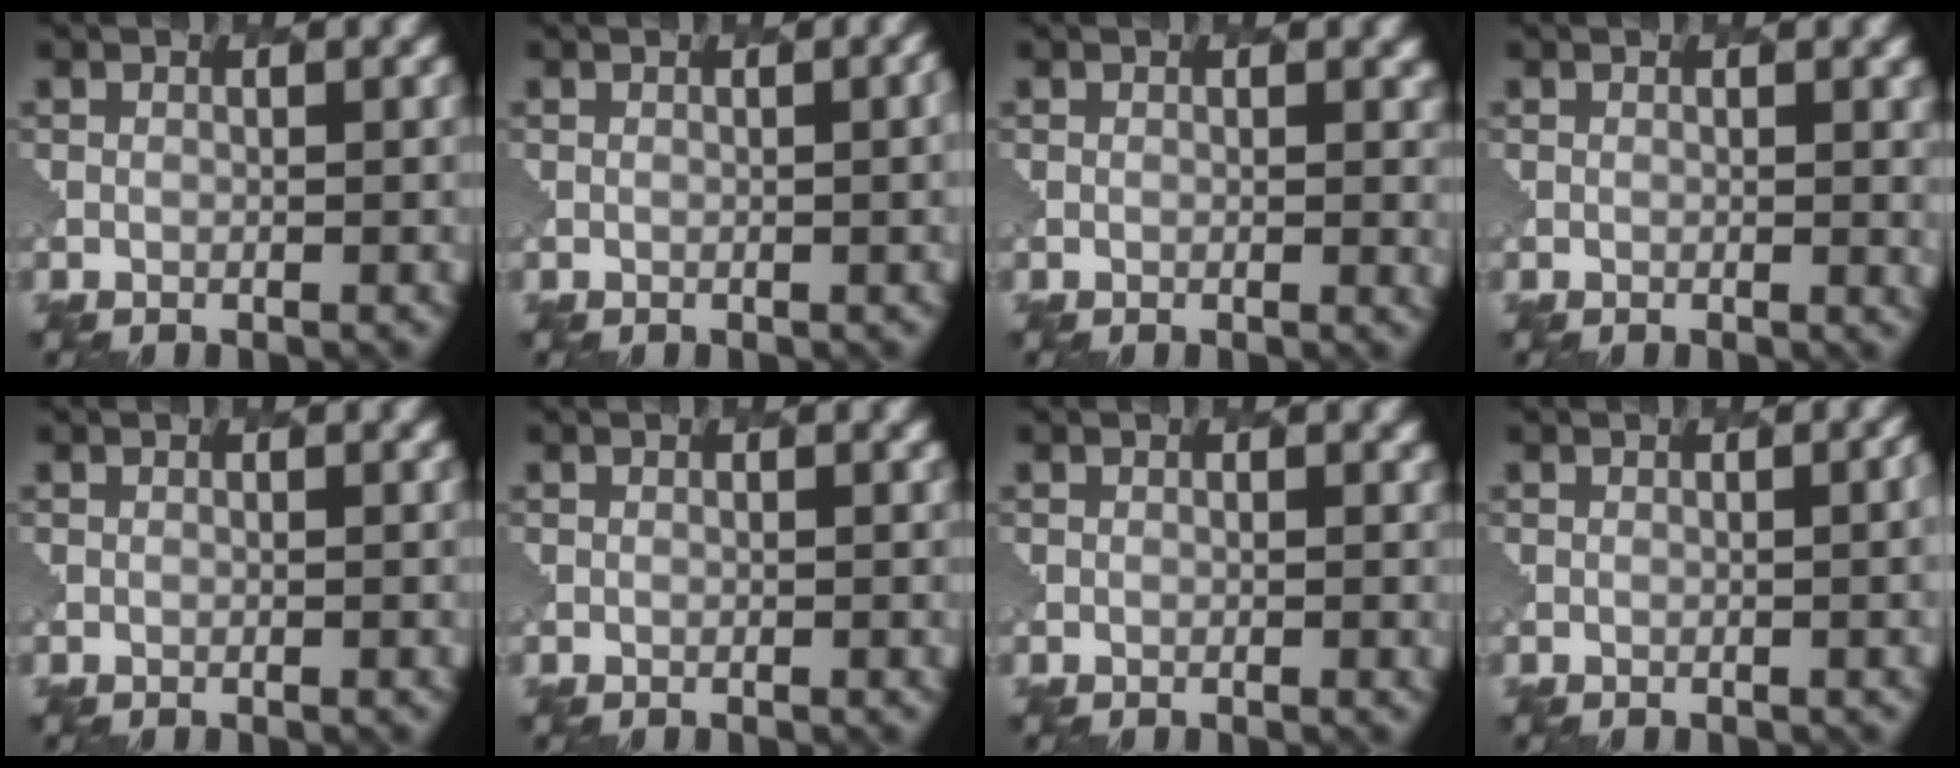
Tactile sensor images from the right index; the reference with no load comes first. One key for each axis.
{"total": 2.6, "fx": 0.2, "fy": 1.2, "fz": 2.3, "tx": 0.000, "ty": 0.010, "tz": -0.003}
{"total": 1.8, "fx": 0.4, "fy": 1.0, "fz": 1.4, "tx": -0.007, "ty": 0.001, "tz": 0.003}
{"total": 1.4, "fx": 0.4, "fy": 0.5, "fz": 1.3, "tx": -0.010, "ty": 0.000, "tz": 0.003}
{"total": 0.0}
{"total": 0.0}
{"total": 0.8, "fx": 0.3, "fy": 0.4, "fz": 0.6, "tx": 0.000, "ty": 0.001, "tz": 0.006}
{"total": 3.3, "fx": 0.2, "fy": 1.5, "fz": 3.0, "tx": -0.009, "ty": 0.010, "tz": -0.002}